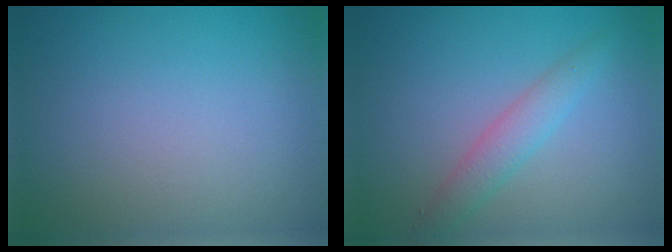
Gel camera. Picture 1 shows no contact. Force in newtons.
{"total": 2.7, "press": 2.7, "slide": 0.2}